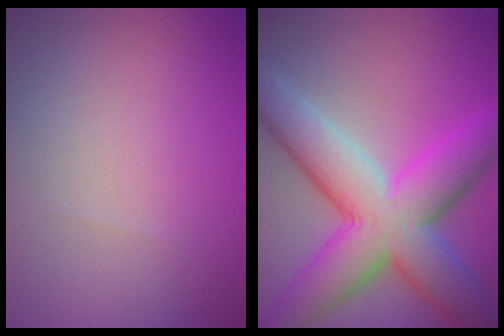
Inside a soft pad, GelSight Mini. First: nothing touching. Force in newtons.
{"total": 11.1, "press": 11.1, "slide": 0.5}